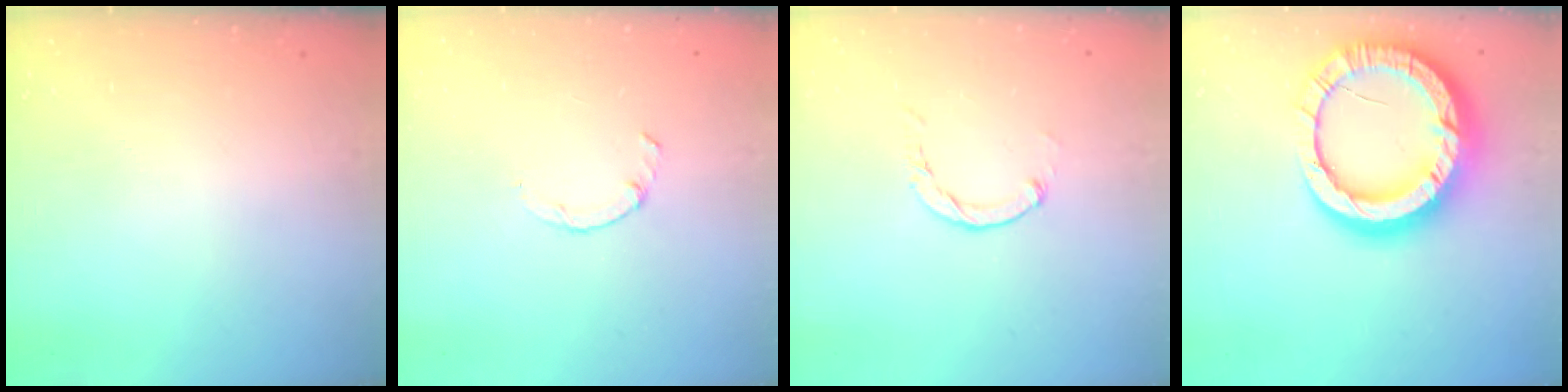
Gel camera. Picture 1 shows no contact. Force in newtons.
{"total": 1.5, "press": 1.4, "slide": 0.3}
{"total": 0.0}
{"total": 21.5, "press": 21.5, "slide": 1.8}